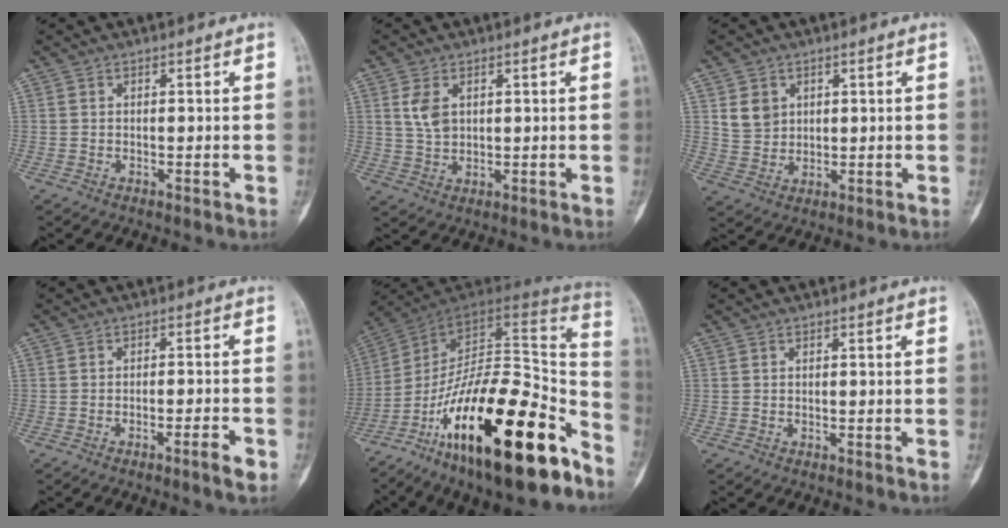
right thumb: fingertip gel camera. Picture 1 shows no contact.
{"total": 4.8, "force": [1.7, 3.0, 3.3], "torque": [-0.059, -0.007, 0.040]}
{"total": 5.1, "force": [2.0, 4.1, 2.1], "torque": [-0.023, -0.013, 0.044]}
{"total": 3.5, "force": [-2.0, 0.3, 2.9], "torque": [-0.049, 0.010, -0.033]}
{"total": 31.4, "force": [-17.3, 11.2, 23.8], "torque": [-0.298, 0.083, -0.278]}
{"total": 0.0}